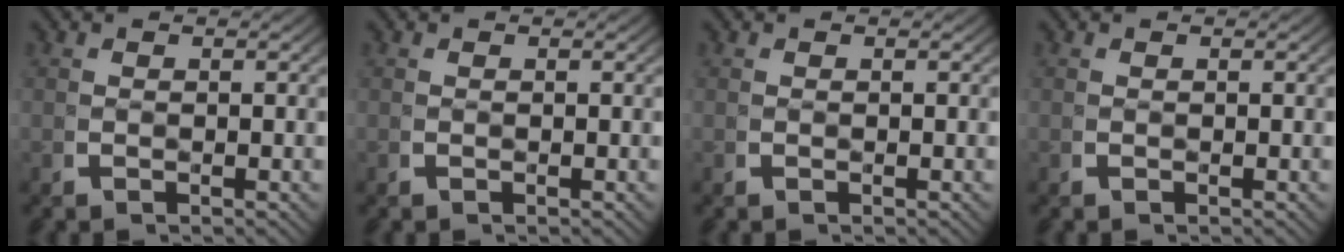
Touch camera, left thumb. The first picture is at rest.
{"total": 0.0}
{"total": 0.0}
{"total": 0.0}